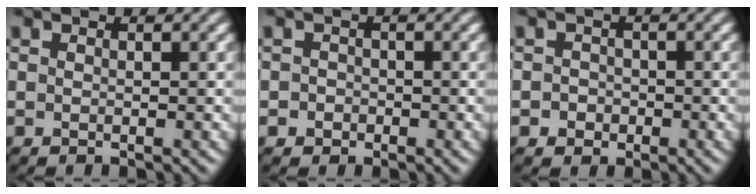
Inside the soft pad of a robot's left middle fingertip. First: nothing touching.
{"total": 1.3, "force": [-0.9, 0.9, -0.2], "torque": [0.020, 0.004, -0.016]}
{"total": 1.4, "force": [-0.9, 1.1, 0.1], "torque": [0.014, 0.002, -0.019]}